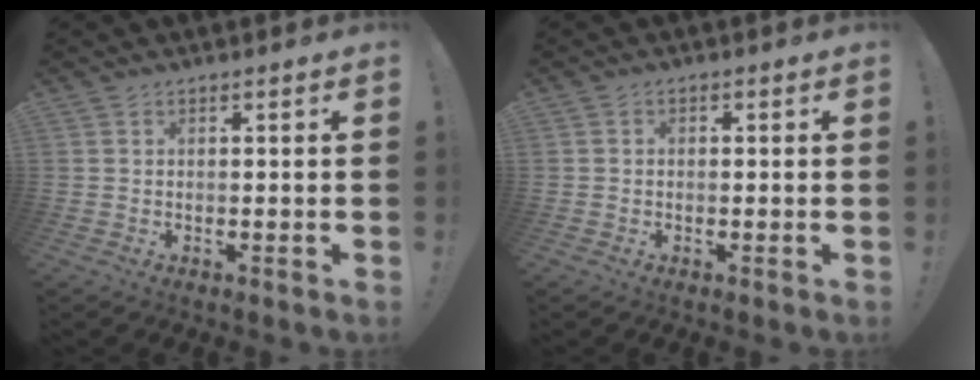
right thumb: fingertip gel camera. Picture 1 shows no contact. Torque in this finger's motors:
{"motor_torque": [-0.18, 0.18, -0.30, 0.03, 0.07]}